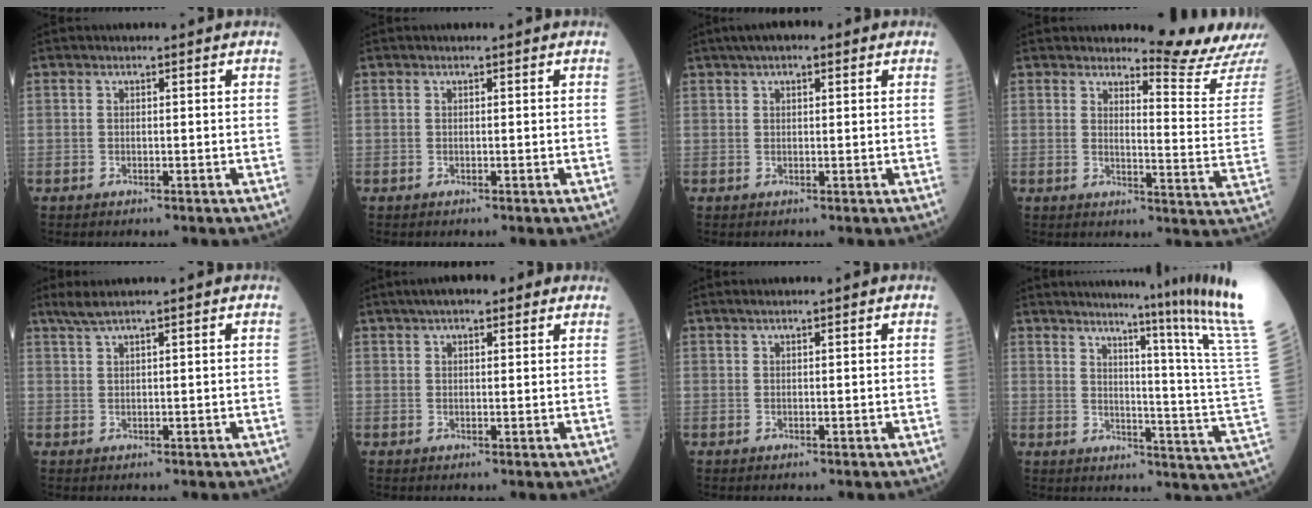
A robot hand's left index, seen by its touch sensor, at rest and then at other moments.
{"total": 0.0}
{"total": 5.3, "force": [3.4, 1.8, 3.7], "torque": [-0.062, 0.032, 0.053]}
{"total": 10.2, "force": [10.0, -2.0, 0.1], "torque": [-0.005, -0.121, 0.114]}
{"total": 2.9, "force": [2.3, -0.4, 1.7], "torque": [-0.039, 0.020, 0.052]}
{"total": 6.7, "force": [4.8, 2.2, 4.2], "torque": [-0.058, 0.035, 0.073]}
{"total": 1.5, "force": [1.2, 0.2, 0.8], "torque": [-0.015, 0.022, 0.023]}
{"total": 19.7, "force": [15.6, -5.4, 10.7], "torque": [-0.148, -0.126, 0.183]}